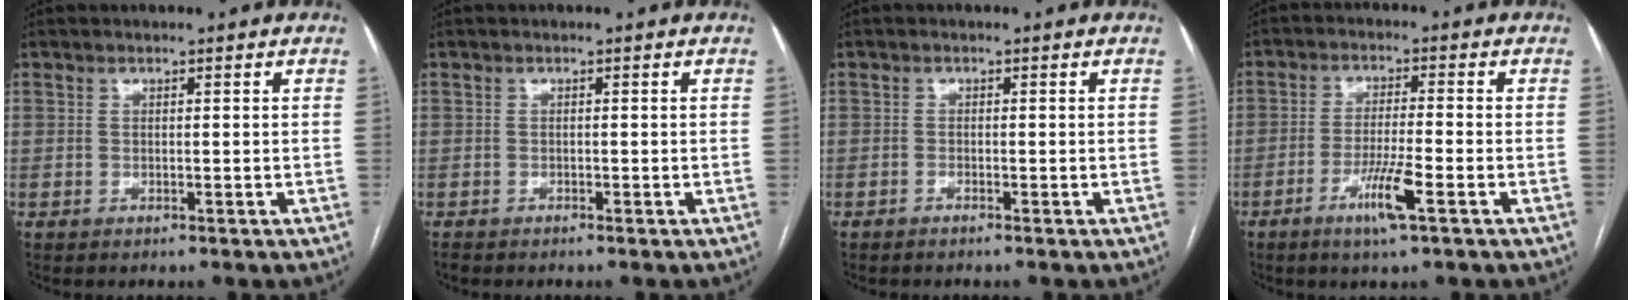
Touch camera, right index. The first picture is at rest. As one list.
[{"total": 0.5, "force": [-0.5, 0.0, 0.0], "torque": [-0.005, -0.003, -0.013]}, {"total": 0.5, "force": [-0.5, -0.1, 0.2], "torque": [-0.004, 0.000, -0.010]}, {"total": 6.4, "force": [-3.1, -0.1, 5.6], "torque": [-0.106, -0.011, -0.058]}]